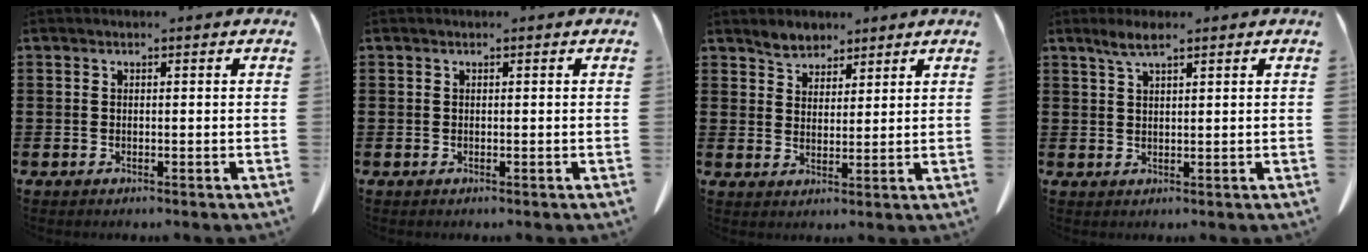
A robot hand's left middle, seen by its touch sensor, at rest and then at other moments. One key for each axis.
{"total": 0.0}
{"total": 3.7, "fx": 3.2, "fy": 1.9, "fz": 0.5, "tx": -0.021, "ty": 0.000, "tz": 0.063}
{"total": 3.1, "fx": 2.2, "fy": 0.4, "fz": 2.2, "tx": -0.048, "ty": 0.000, "tz": 0.039}